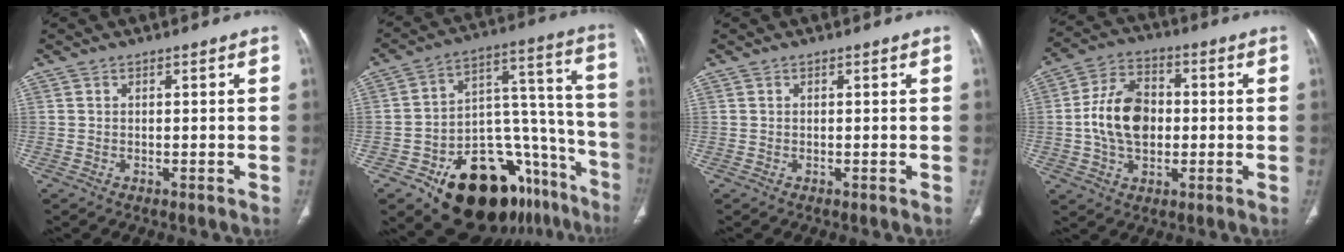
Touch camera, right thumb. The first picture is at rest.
{"total": 28.5, "force": [-14.9, 15.7, 18.5], "torque": [-0.175, 0.121, -0.207]}
{"total": 0.0}
{"total": 12.6, "force": [-0.3, 8.5, 9.3], "torque": [-0.155, 0.018, -0.011]}